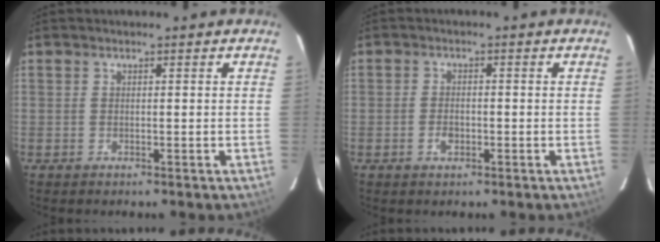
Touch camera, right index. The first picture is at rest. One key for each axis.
{"total": 2.6, "fx": -1.0, "fy": 1.7, "fz": 1.8, "tx": -0.036, "ty": 0.001, "tz": -0.018}